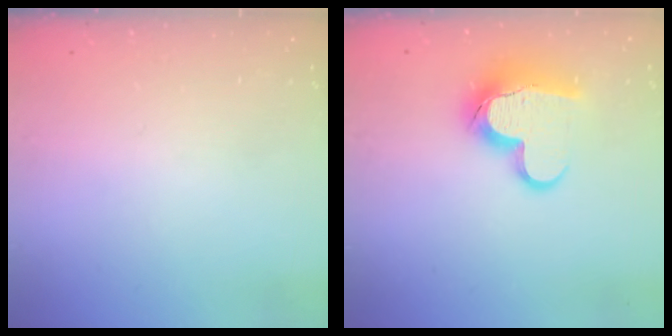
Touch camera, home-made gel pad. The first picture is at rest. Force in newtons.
{"total": 14.3, "press": 14.3, "slide": 1.1}